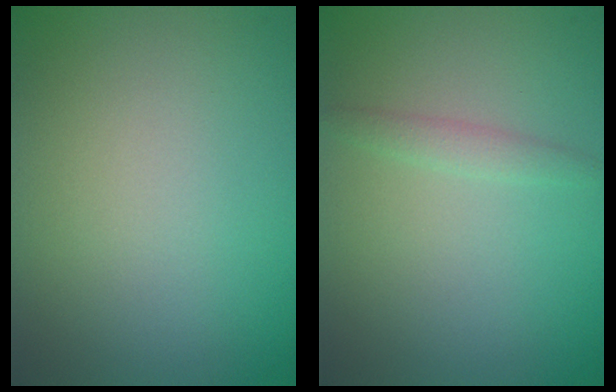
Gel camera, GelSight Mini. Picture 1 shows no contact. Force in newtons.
{"total": 1.2, "press": 1.2, "slide": 0.0}